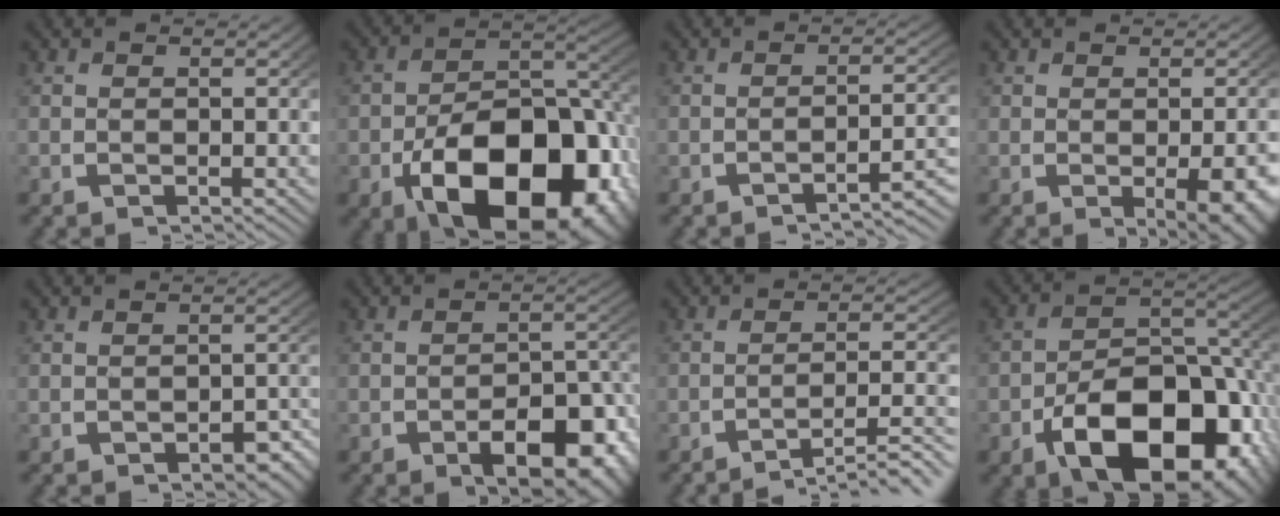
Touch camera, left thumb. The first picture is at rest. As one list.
[{"total": 19.4, "force": [-5.5, 11.6, 14.5], "torque": [-0.249, -0.068, -0.052]}, {"total": 5.0, "force": [-3.8, 1.1, 3.1], "torque": [-0.042, -0.003, -0.050]}, {"total": 4.2, "force": [-0.9, 1.6, 3.8], "torque": [-0.053, -0.018, -0.001]}, {"total": 2.2, "force": [-1.4, 1.2, 1.2], "torque": [-0.014, -0.011, -0.016]}, {"total": 7.2, "force": [-2.6, 3.8, 5.5], "torque": [-0.074, -0.026, -0.028]}, {"total": 7.4, "force": [-5.6, 2.5, 4.2], "torque": [-0.060, -0.015, -0.077]}, {"total": 16.0, "force": [-5.1, 9.5, 11.8], "torque": [-0.201, -0.052, -0.053]}]